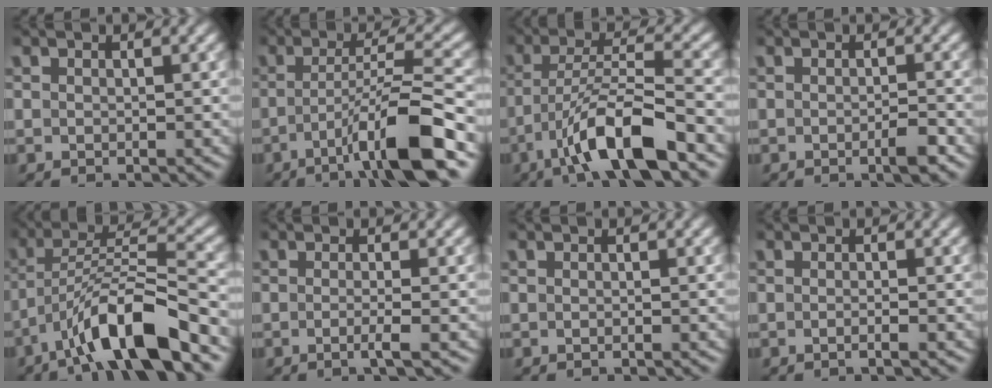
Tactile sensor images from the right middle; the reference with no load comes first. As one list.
[{"total": 8.6, "force": [-3.8, 1.3, 7.6], "torque": [-0.113, 0.014, -0.071]}, {"total": 8.7, "force": [-4.9, 1.8, 7.0], "torque": [-0.118, 0.009, -0.090]}, {"total": 1.9, "force": [-0.8, 0.2, 1.7], "torque": [-0.024, -0.001, -0.013]}, {"total": 9.6, "force": [-5.8, 2.0, 7.4], "torque": [-0.120, 0.015, -0.103]}, {"total": 2.0, "force": [-0.4, 0.5, 1.9], "torque": [-0.027, -0.005, -0.015]}, {"total": 0.0}, {"total": 1.4, "force": [-0.4, 0.4, 1.3], "torque": [-0.013, -0.005, -0.013]}]